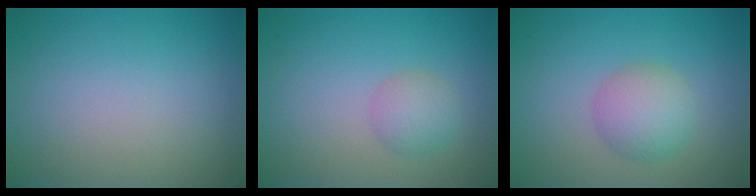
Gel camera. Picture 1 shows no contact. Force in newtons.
{"total": 2.1, "press": 2.1, "slide": 0.1}
{"total": 3.5, "press": 3.5, "slide": 0.1}